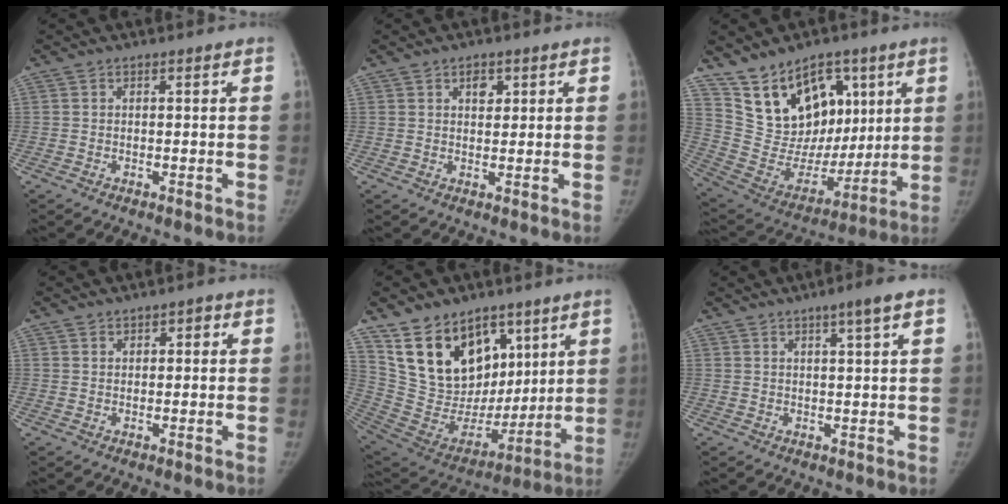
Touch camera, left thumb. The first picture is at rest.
{"total": 2.8, "force": [1.4, 1.8, 1.6], "torque": [-0.009, -0.006, 0.020]}
{"total": 20.0, "force": [10.5, 13.4, 10.6], "torque": [-0.130, -0.032, 0.209]}
{"total": 1.9, "force": [0.9, 1.4, 1.0], "torque": [0.001, -0.002, 0.011]}
{"total": 21.8, "force": [12.0, 14.0, 11.5], "torque": [-0.154, -0.039, 0.239]}
{"total": 4.3, "force": [2.3, 0.1, 3.6], "torque": [-0.055, -0.005, 0.034]}